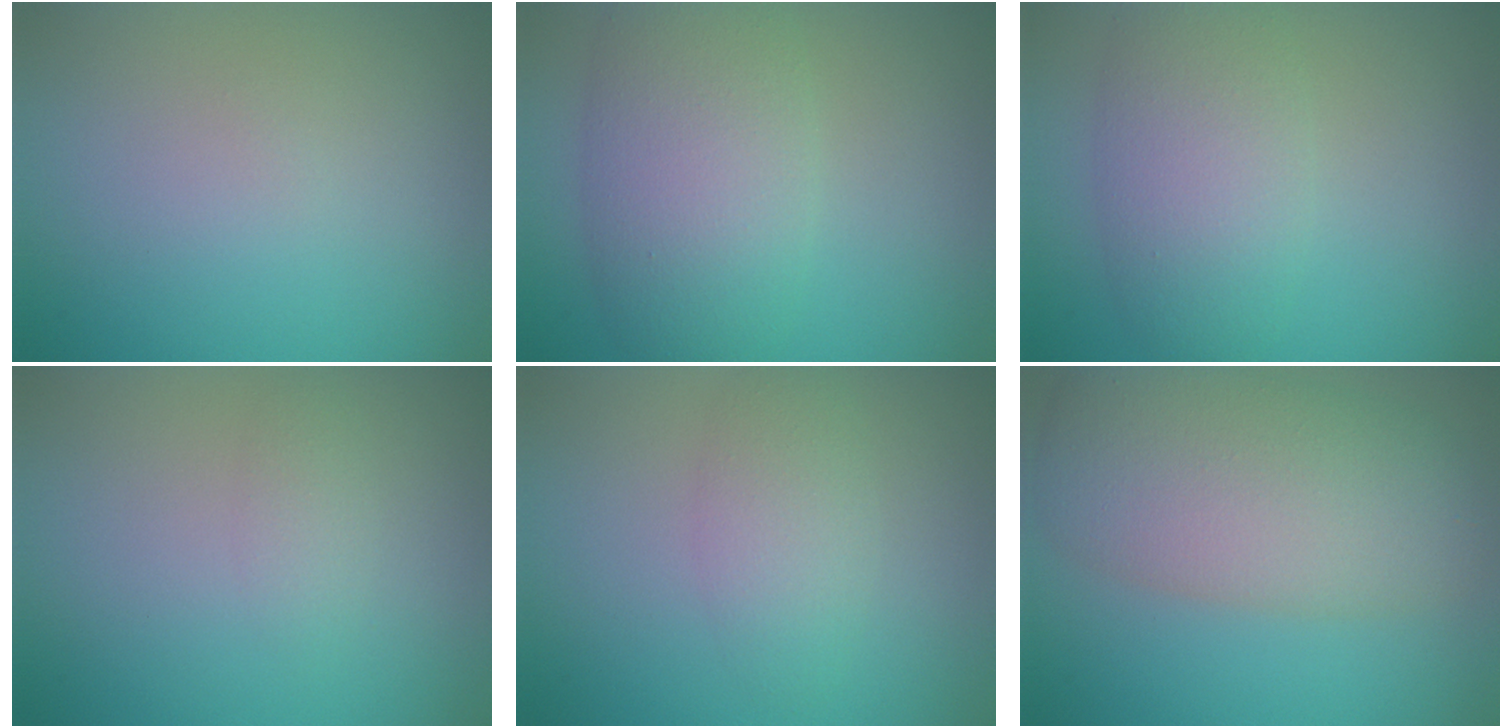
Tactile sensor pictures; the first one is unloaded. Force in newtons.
{"total": 7.5, "press": 7.5, "slide": 0.4}
{"total": 5.5, "press": 5.5, "slide": 0.2}
{"total": 1.2, "press": 1.2, "slide": 0.0}
{"total": 2.7, "press": 2.7, "slide": 0.1}
{"total": 8.9, "press": 8.9, "slide": 0.2}